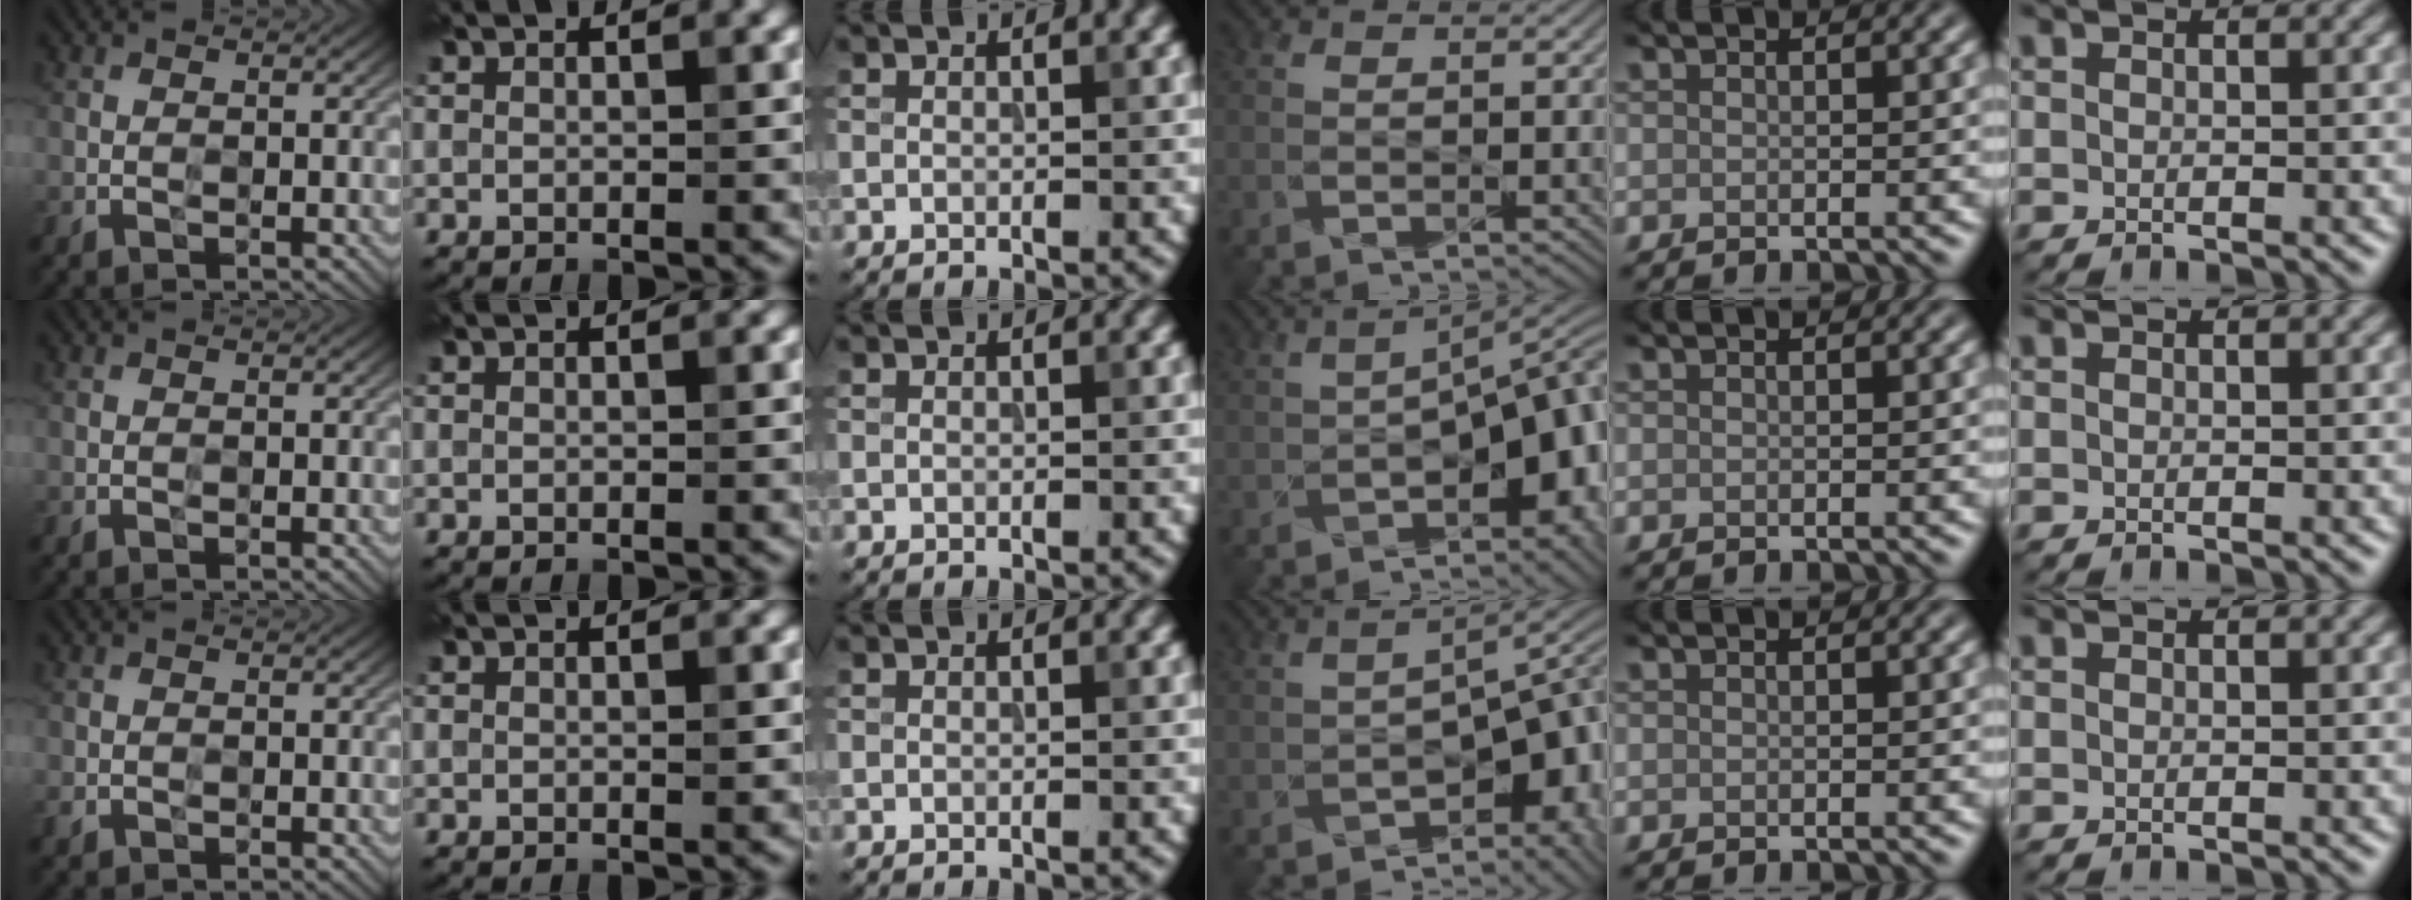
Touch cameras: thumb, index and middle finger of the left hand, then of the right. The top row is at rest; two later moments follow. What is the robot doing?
{"motion": "wipe", "object": "compact mirror"}